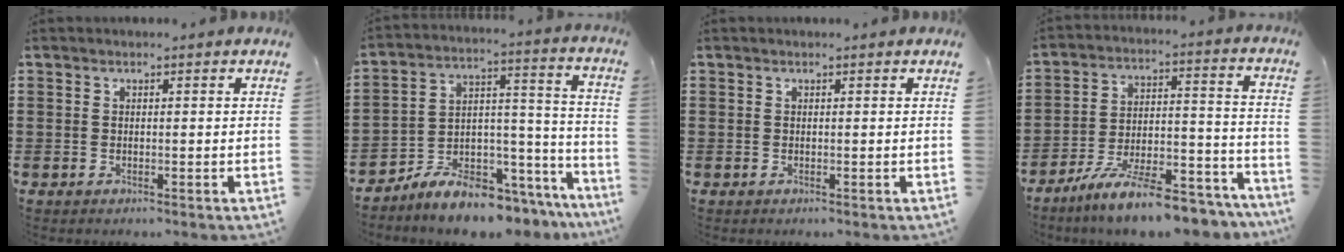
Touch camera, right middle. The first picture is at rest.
{"total": 8.1, "force": [-7.6, 2.0, 1.9], "torque": [-0.034, 0.014, -0.144]}
{"total": 0.0}
{"total": 11.8, "force": [-10.2, 1.0, 5.8], "torque": [-0.089, 0.030, -0.189]}